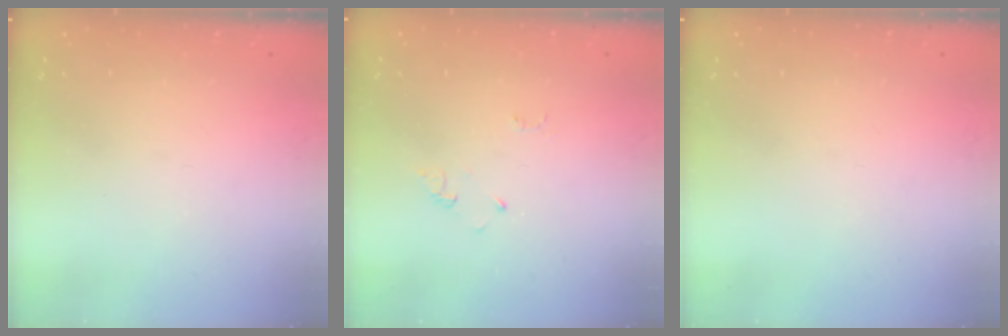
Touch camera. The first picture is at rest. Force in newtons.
{"total": 2.6, "press": 2.6, "slide": 0.4}
{"total": 0.0}